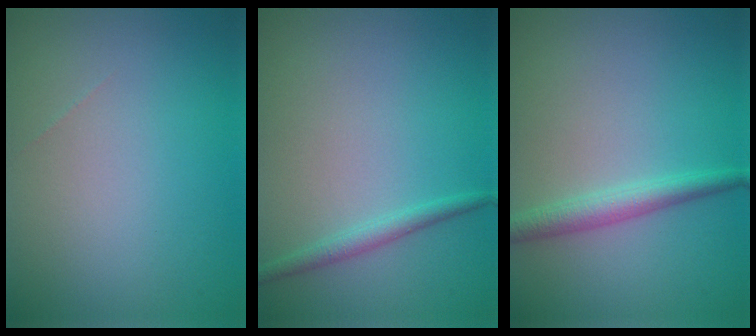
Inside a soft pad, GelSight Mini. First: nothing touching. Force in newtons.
{"total": 1.4, "press": 1.4, "slide": 0.1}
{"total": 2.4, "press": 2.4, "slide": 0.1}